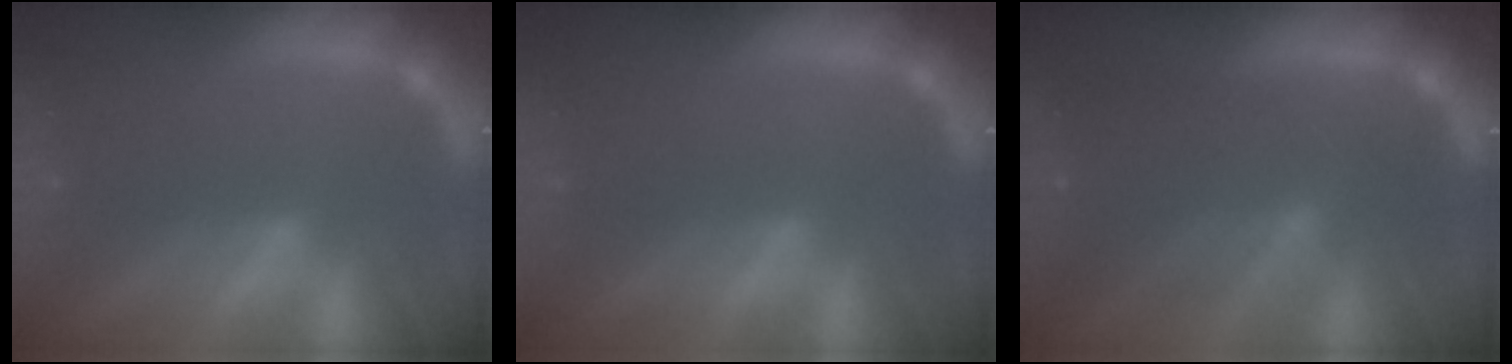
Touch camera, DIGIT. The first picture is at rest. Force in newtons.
{"total": 0.0}
{"total": 8.0}